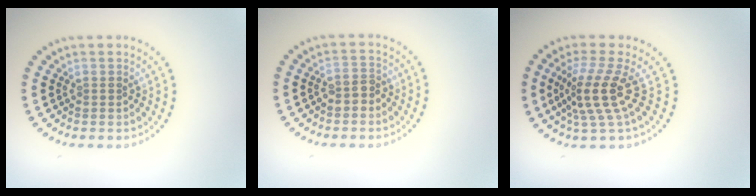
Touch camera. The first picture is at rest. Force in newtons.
{"total": 1.7, "press": 1.6, "slide": 0.7}
{"total": 4.0, "press": 2.8, "slide": 2.8}